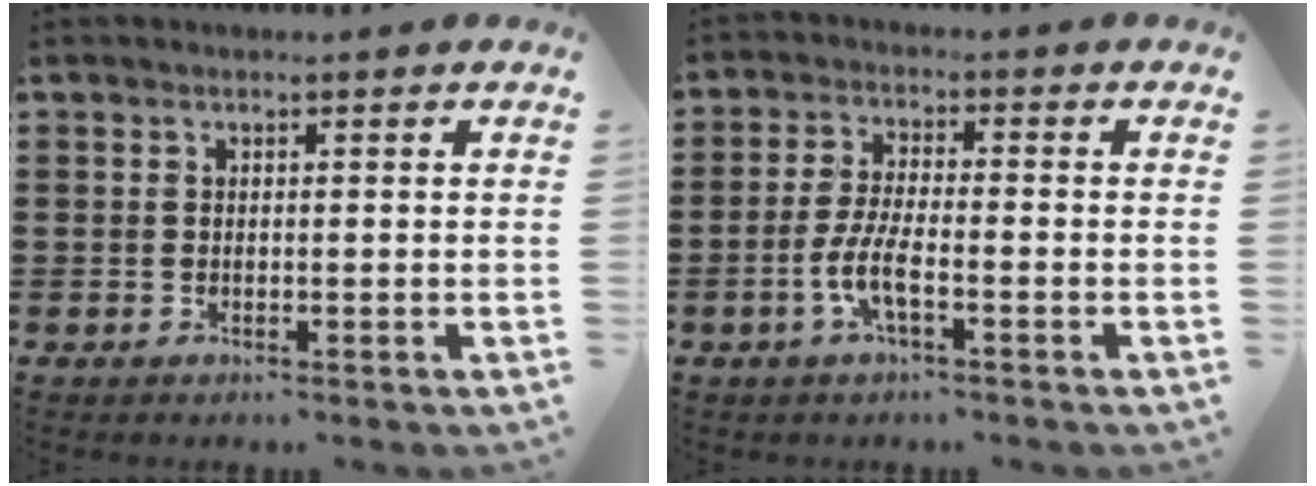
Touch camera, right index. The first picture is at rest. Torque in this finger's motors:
{"motor_torque": [1.88, 0.26, 0.61, 0.18]}